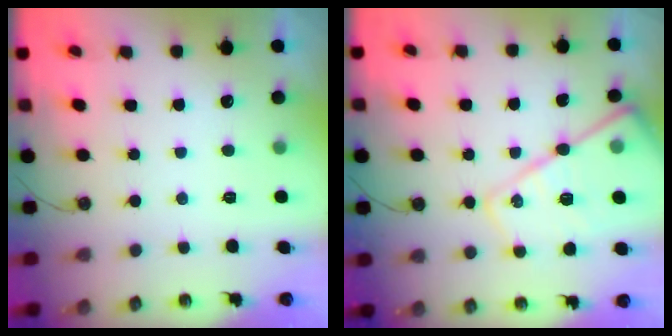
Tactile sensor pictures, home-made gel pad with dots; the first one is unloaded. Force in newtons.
{"total": 18.3, "press": 18.3, "slide": 1.4}